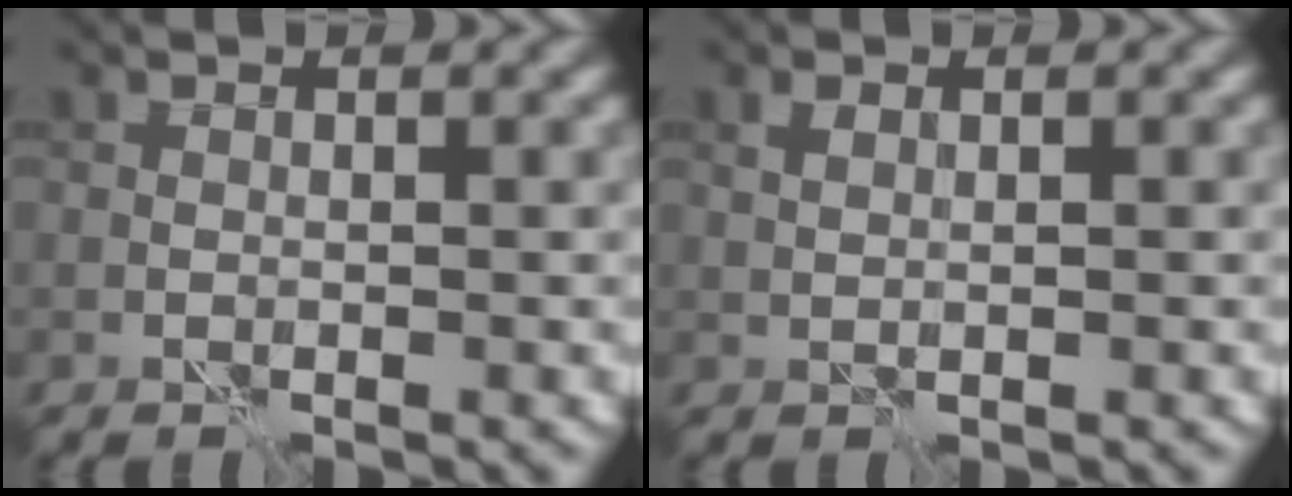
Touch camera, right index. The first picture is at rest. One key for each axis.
{"total": 0.8, "fx": 0.5, "fy": 0.4, "fz": 0.5, "tx": -0.015, "ty": 0.004, "tz": 0.011}